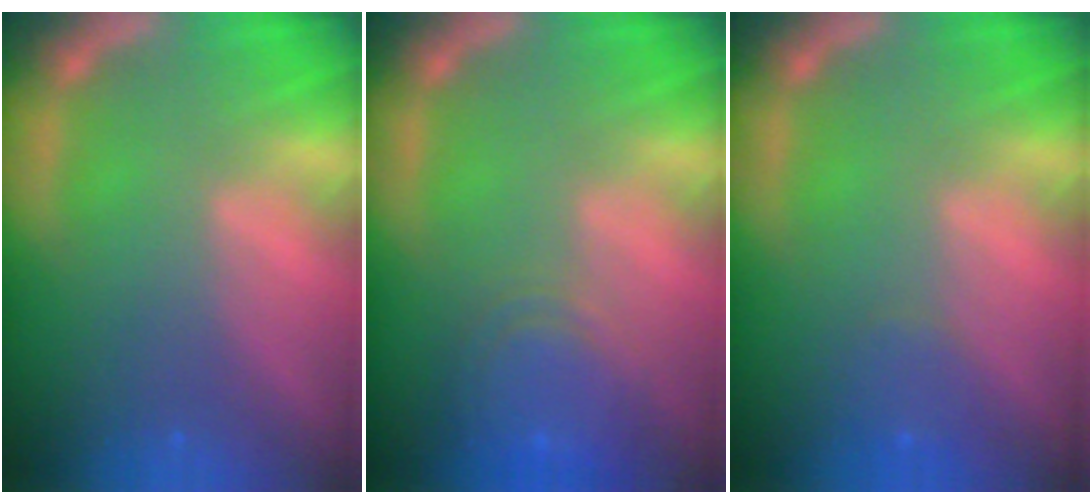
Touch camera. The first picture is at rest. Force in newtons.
{"total": 6.5}
{"total": 1.9}